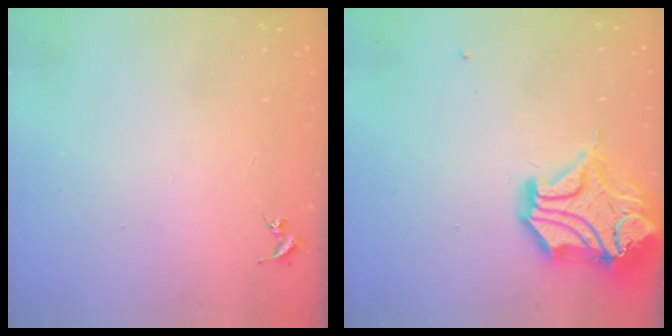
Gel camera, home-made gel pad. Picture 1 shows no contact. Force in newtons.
{"total": 18.1, "press": 17.9, "slide": 2.5}